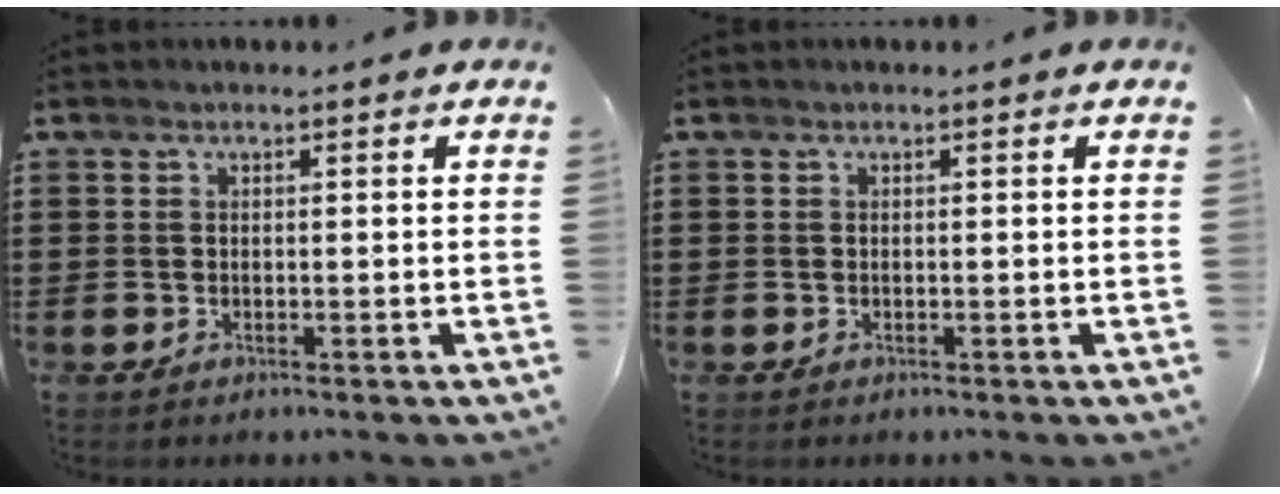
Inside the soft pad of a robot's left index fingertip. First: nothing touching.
{"total": 0.0}